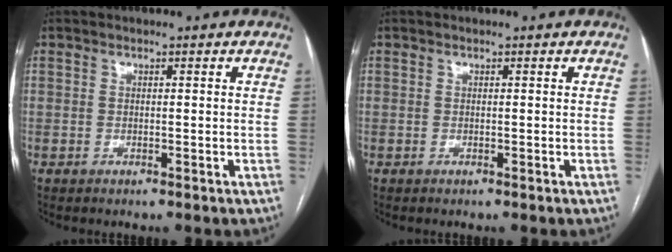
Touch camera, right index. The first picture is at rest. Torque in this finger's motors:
{"motor_torque": [0.00, 0.00, 0.00, 0.00]}